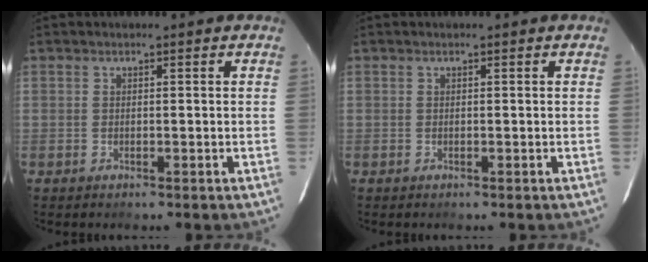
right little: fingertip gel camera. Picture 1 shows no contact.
{"total": 0.0}